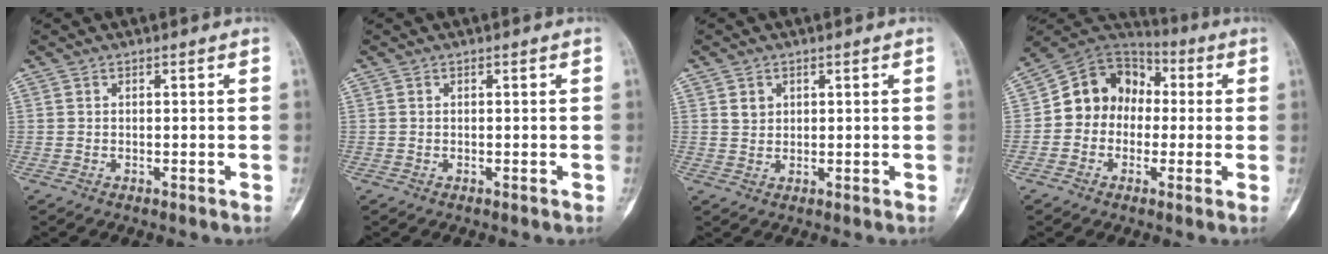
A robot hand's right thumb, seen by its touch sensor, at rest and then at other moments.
{"total": 0.0}
{"total": 2.1, "force": [0.9, 1.7, 0.7], "torque": [0.000, -0.005, 0.018]}
{"total": 12.8, "force": [0.0, 10.9, 6.7], "torque": [-0.071, 0.041, -0.015]}